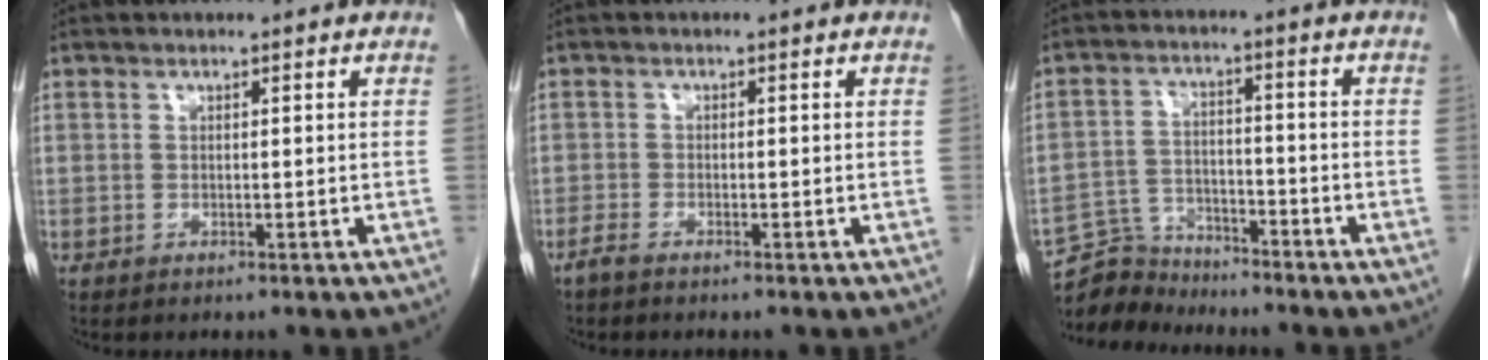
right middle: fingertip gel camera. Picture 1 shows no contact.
{"total": 1.5, "force": [-1.3, 0.3, 0.7], "torque": [-0.022, -0.002, -0.024]}
{"total": 7.0, "force": [-6.8, 1.7, -0.4], "torque": [0.000, 0.006, -0.126]}